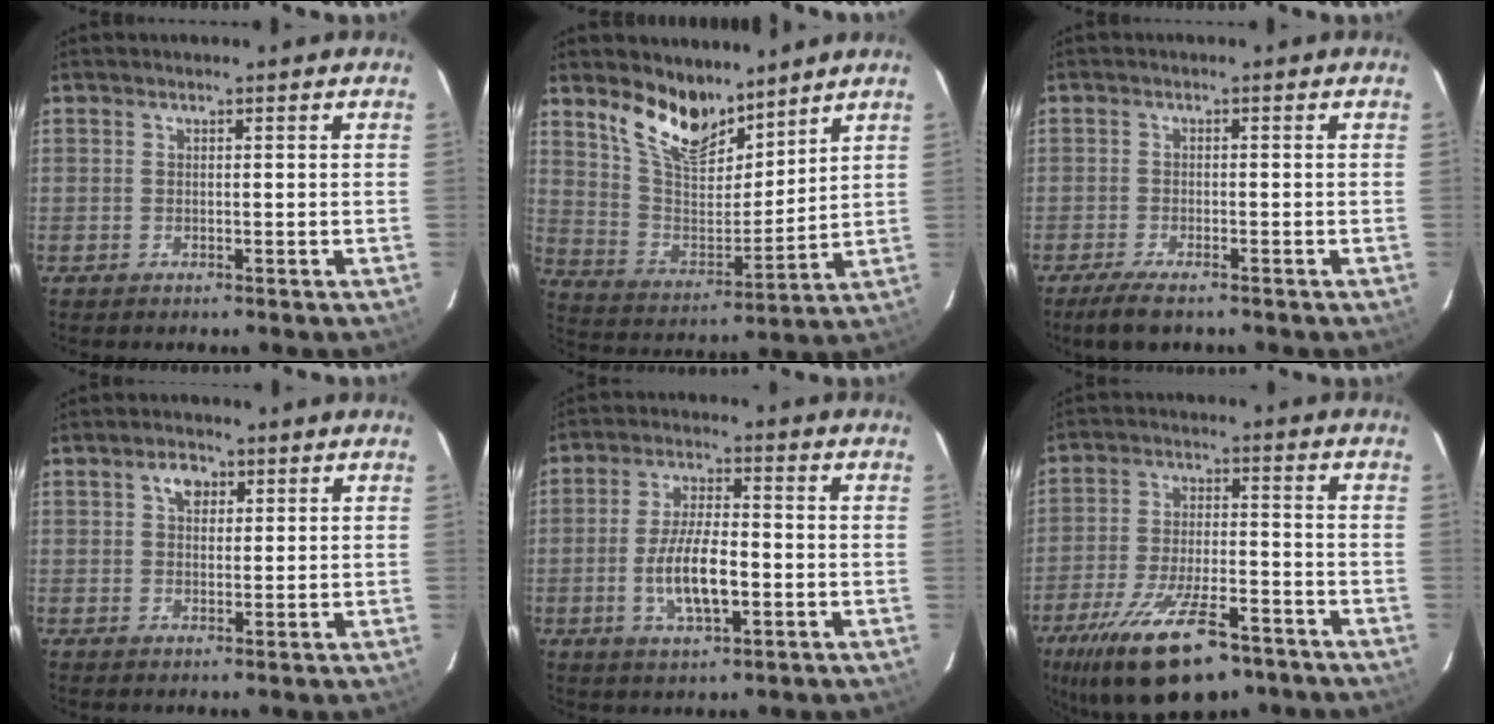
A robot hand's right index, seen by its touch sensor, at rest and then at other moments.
{"total": 13.1, "force": [9.9, 5.7, 6.5], "torque": [-0.131, 0.005, 0.191]}
{"total": 5.1, "force": [-3.9, 1.0, 3.0], "torque": [-0.076, -0.016, -0.073]}
{"total": 3.5, "force": [1.5, 2.4, 2.0], "torque": [-0.029, 0.011, 0.025]}
{"total": 9.7, "force": [-2.4, 3.4, 8.8], "torque": [-0.174, -0.003, -0.042]}
{"total": 19.4, "force": [-12.8, 7.1, 12.8], "torque": [-0.249, -0.032, -0.205]}